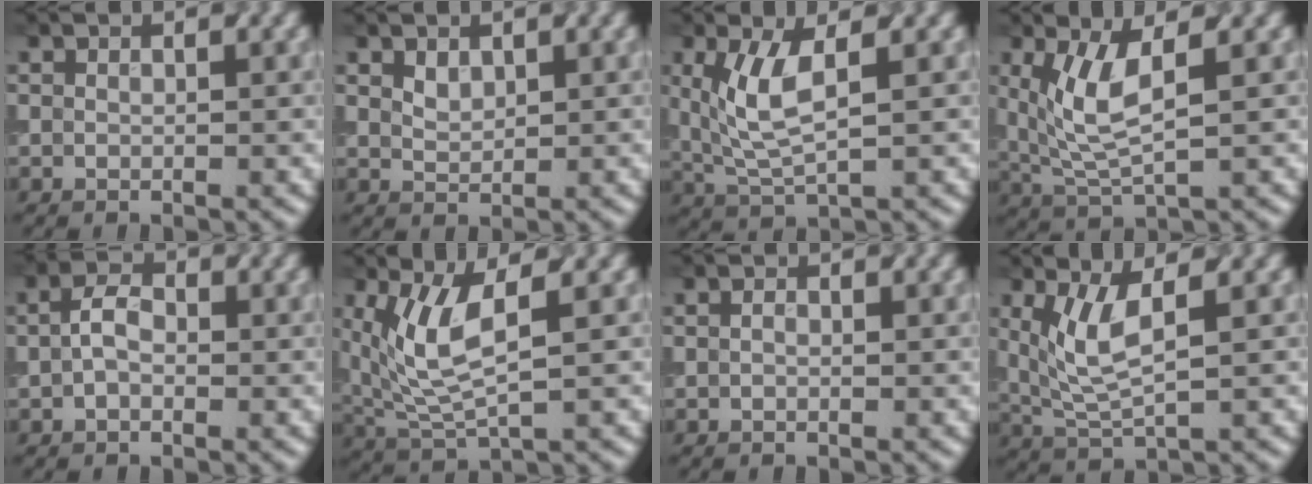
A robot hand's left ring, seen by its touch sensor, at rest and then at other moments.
{"total": 1.2, "force": [0.7, 0.7, 0.7], "torque": [-0.014, 0.006, 0.014]}
{"total": 4.9, "force": [1.0, 1.9, 4.4], "torque": [-0.103, 0.007, 0.031]}
{"total": 4.9, "force": [1.2, 1.7, 4.4], "torque": [-0.106, 0.001, 0.037]}
{"total": 2.3, "force": [-0.6, 1.3, 1.8], "torque": [-0.039, 0.011, -0.009]}
{"total": 6.0, "force": [1.5, 2.2, 5.3], "torque": [-0.127, -0.002, 0.042]}
{"total": 0.7, "force": [0.1, 0.5, 0.5], "torque": [0.001, 0.003, -0.011]}
{"total": 4.3, "force": [1.1, 1.4, 3.9], "torque": [-0.094, 0.002, 0.035]}